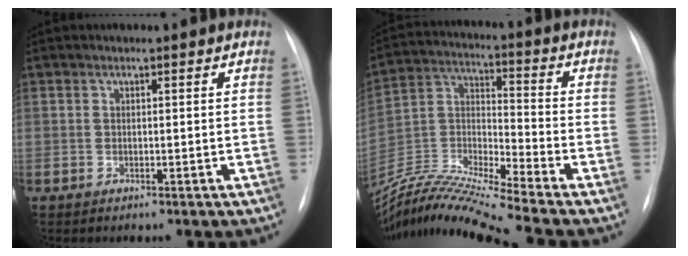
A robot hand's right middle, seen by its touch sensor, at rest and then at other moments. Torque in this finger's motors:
{"motor_torque": [-0.47, -0.80, -0.14, 0.01]}